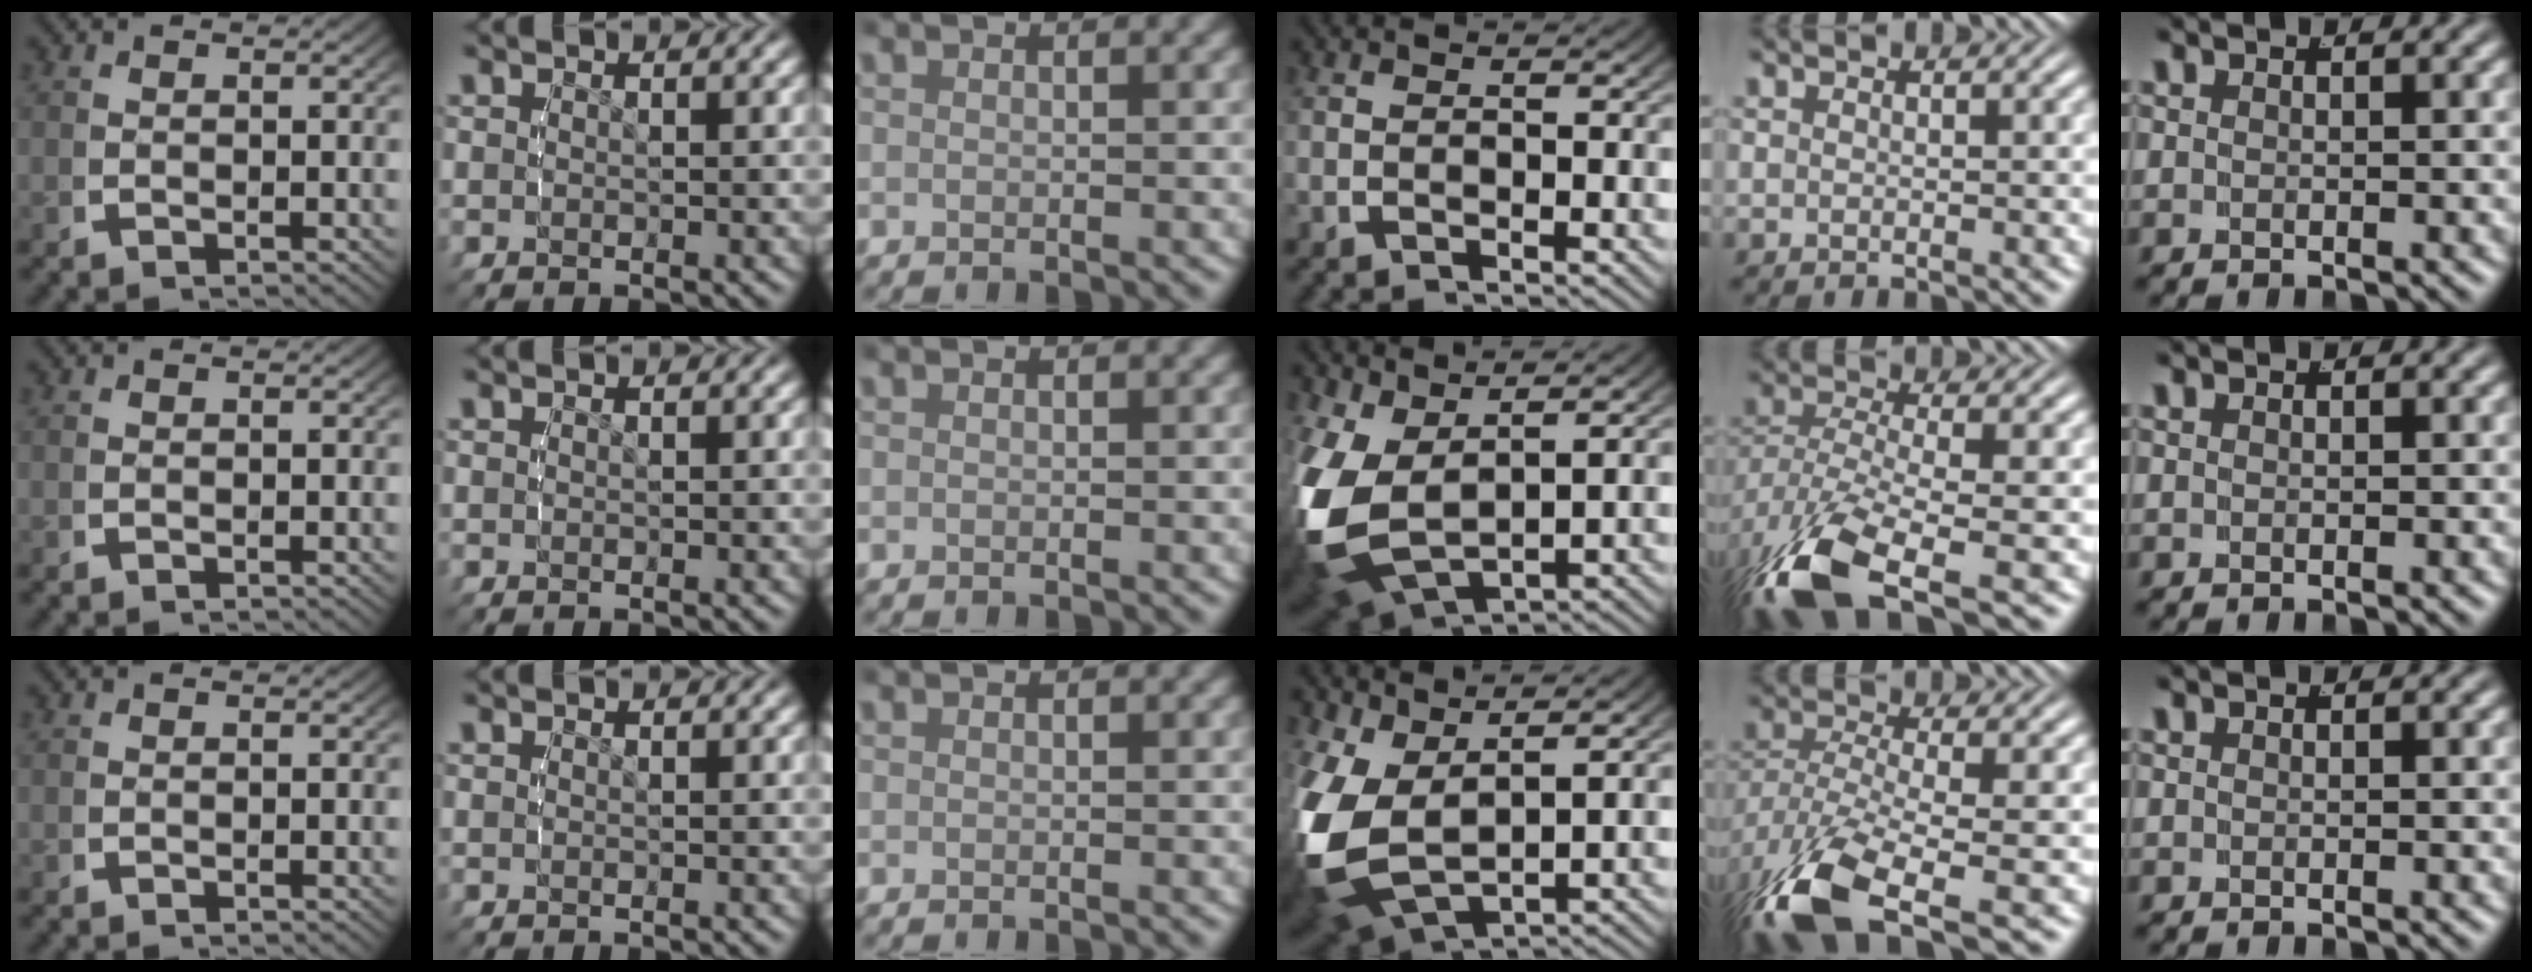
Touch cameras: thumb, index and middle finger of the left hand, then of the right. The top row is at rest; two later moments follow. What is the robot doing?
{"motion": "lift_and_place", "object": "pen"}